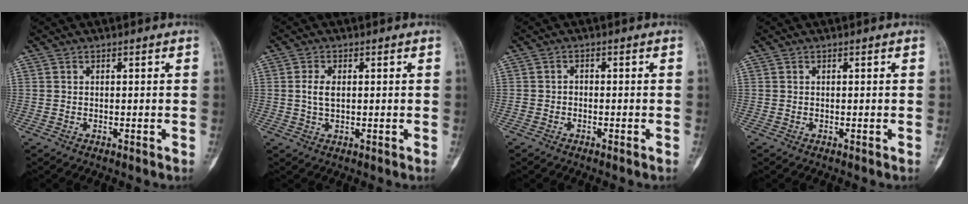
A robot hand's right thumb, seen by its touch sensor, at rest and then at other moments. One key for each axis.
{"total": 3.1, "fx": 0.4, "fy": 1.7, "fz": 2.6, "tx": -0.056, "ty": 0.001, "tz": 0.007}
{"total": 0.9, "fx": -0.6, "fy": 0.5, "fz": 0.5, "tx": -0.005, "ty": 0.002, "tz": -0.017}
{"total": 0.0}